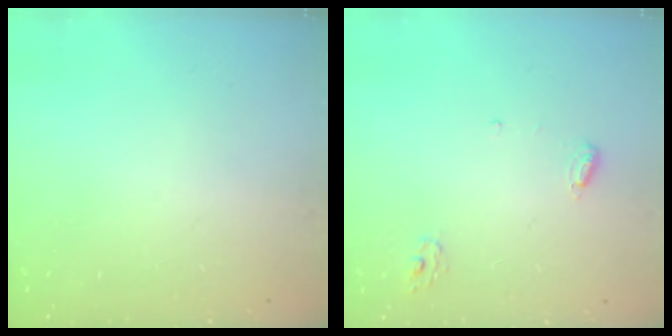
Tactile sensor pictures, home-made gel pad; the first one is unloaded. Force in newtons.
{"total": 4.7, "press": 4.7, "slide": 0.4}